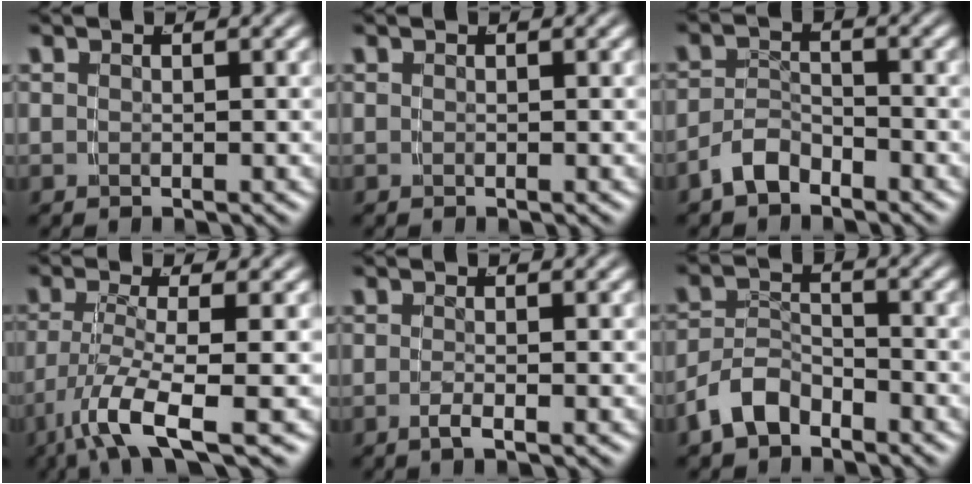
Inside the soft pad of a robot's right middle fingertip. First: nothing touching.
{"total": 0.0}
{"total": 3.0, "force": [-2.5, 1.3, 1.2], "torque": [-0.014, 0.001, -0.048]}
{"total": 5.9, "force": [-3.2, 1.3, 4.8], "torque": [-0.096, -0.027, -0.040]}
{"total": 1.3, "force": [-0.8, -0.3, 0.9], "torque": [-0.021, -0.002, -0.015]}
{"total": 3.8, "force": [-2.8, 2.0, 1.6], "torque": [-0.023, 0.003, -0.054]}